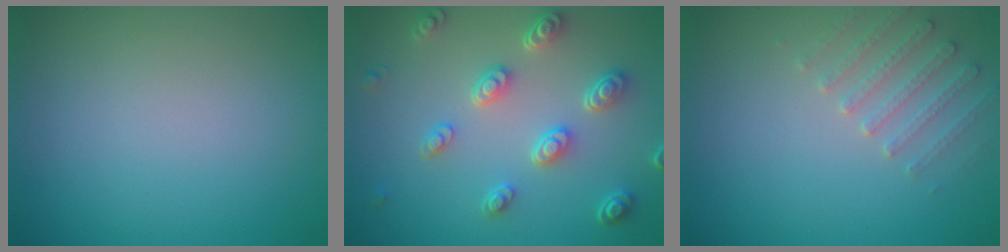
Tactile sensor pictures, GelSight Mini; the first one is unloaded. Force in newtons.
{"total": 4.6, "press": 3.6, "slide": 2.8}
{"total": 2.3, "press": 2.2, "slide": 0.6}